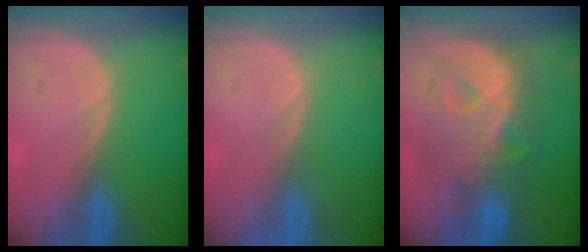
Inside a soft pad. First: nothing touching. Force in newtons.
{"total": 0.0}
{"total": 11.2, "press": 11.2, "slide": 1.0}